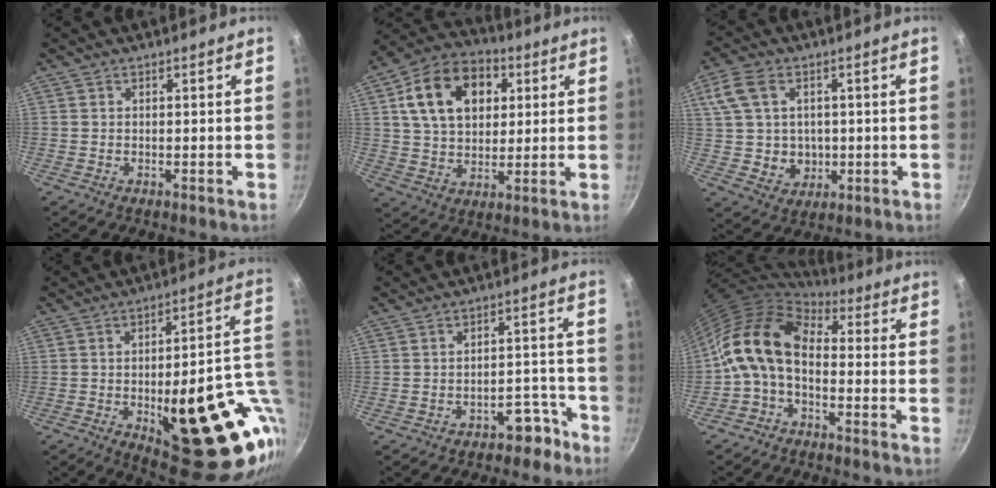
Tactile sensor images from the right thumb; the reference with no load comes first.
{"total": 17.5, "force": [5.2, 12.2, 11.4], "torque": [-0.168, 0.010, 0.078]}
{"total": 10.7, "force": [1.7, 8.5, 6.2], "torque": [-0.100, -0.003, 0.037]}
{"total": 27.1, "force": [-4.9, 10.2, 24.7], "torque": [-0.285, 0.000, -0.049]}
{"total": 5.4, "force": [-3.8, 2.9, 2.5], "torque": [0.000, 0.061, -0.034]}
{"total": 11.6, "force": [-1.1, 7.1, 9.0], "torque": [-0.153, 0.034, -0.038]}